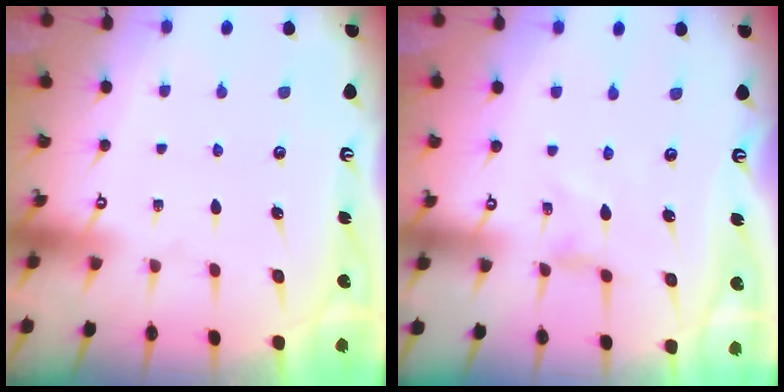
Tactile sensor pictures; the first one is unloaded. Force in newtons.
{"total": 1.0, "press": 1.0, "slide": 0.3}